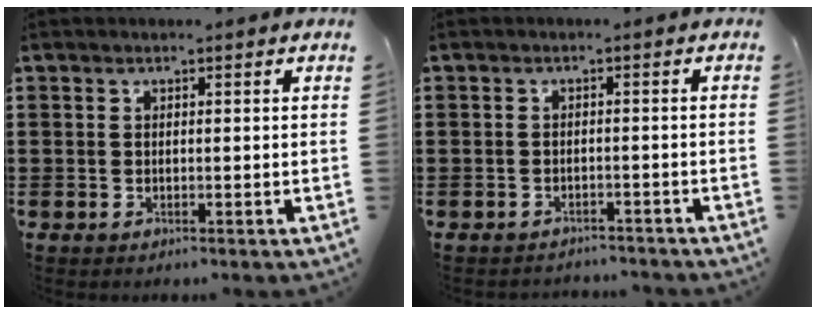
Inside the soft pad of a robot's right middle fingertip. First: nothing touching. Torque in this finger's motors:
{"motor_torque": [-1.24, 0.89, -0.78, -0.21]}